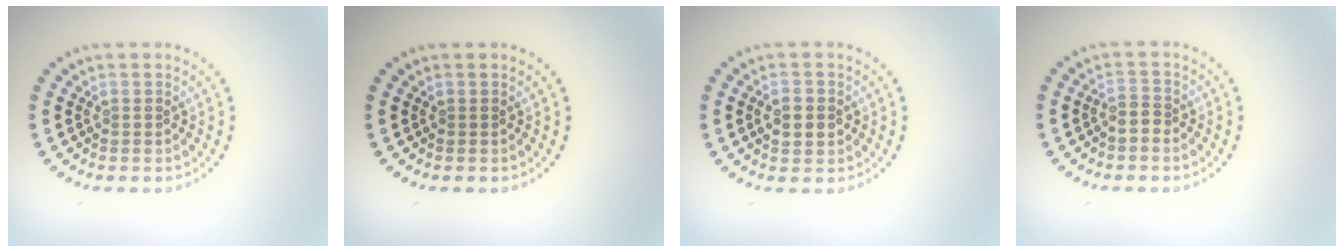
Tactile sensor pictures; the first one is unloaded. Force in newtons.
{"total": 0.0}
{"total": 2.8, "press": 2.8, "slide": 0.0}
{"total": 1.5, "press": 1.2, "slide": 1.0}